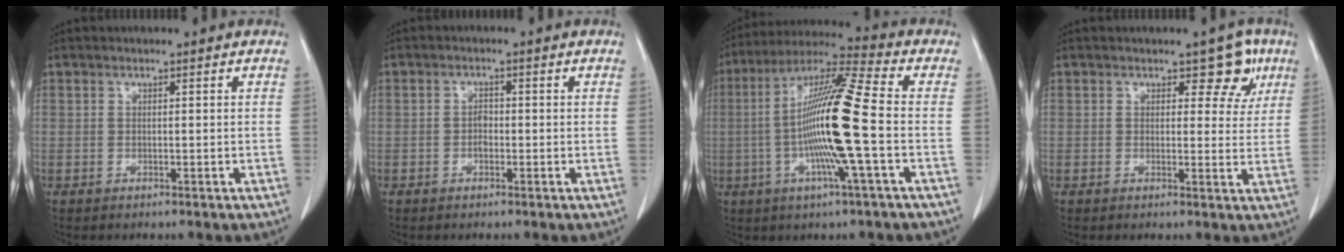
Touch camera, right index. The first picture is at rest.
{"total": 1.5, "force": [-0.5, 0.9, 1.1], "torque": [-0.017, 0.004, -0.009]}
{"total": 15.6, "force": [-2.2, -0.6, 15.4], "torque": [-0.291, 0.001, -0.055]}
{"total": 5.1, "force": [2.7, 3.0, 3.1], "torque": [-0.012, 0.005, 0.027]}